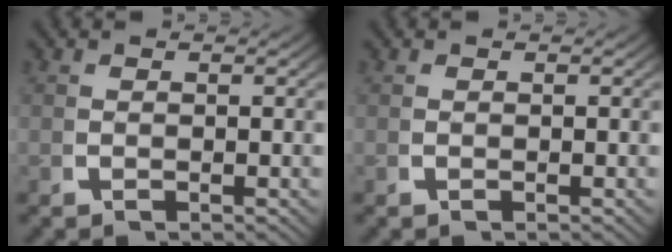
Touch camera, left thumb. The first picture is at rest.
{"total": 0.0}